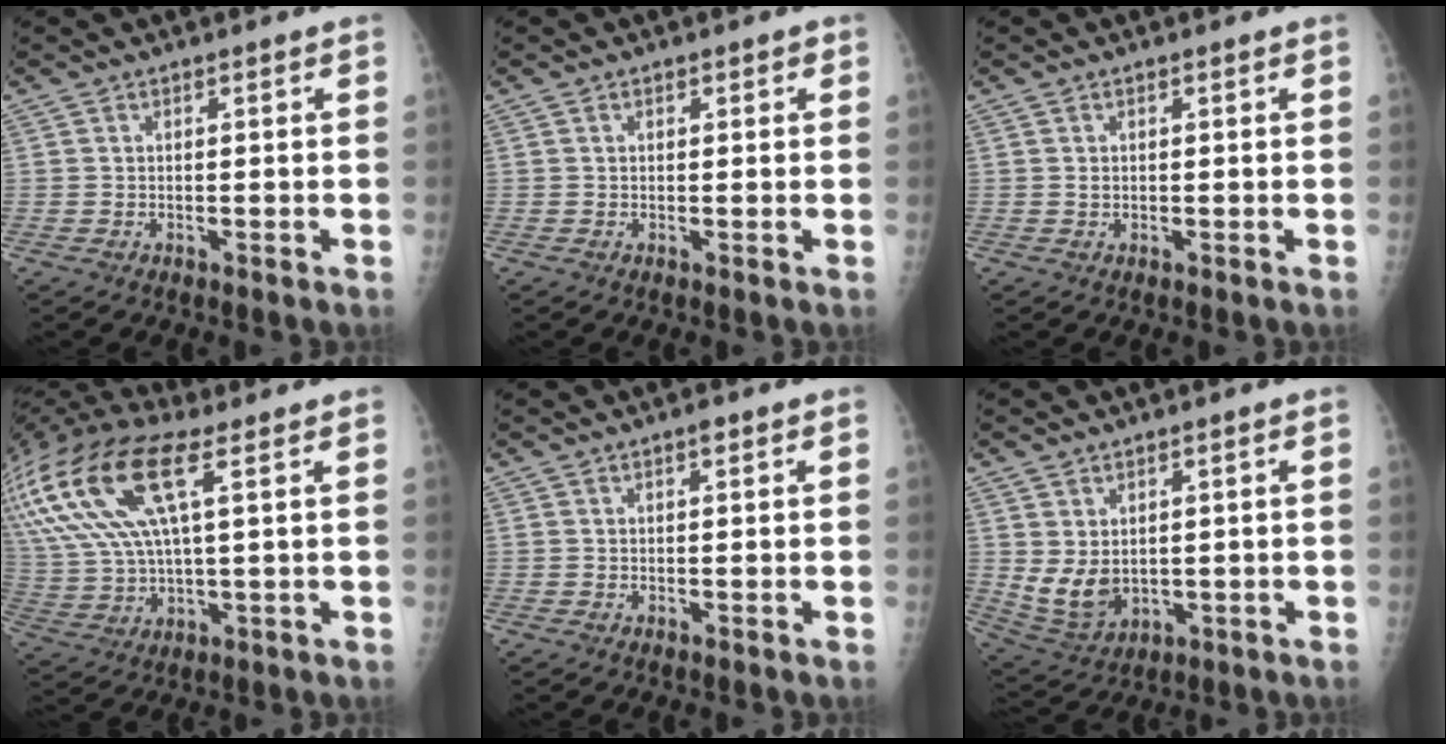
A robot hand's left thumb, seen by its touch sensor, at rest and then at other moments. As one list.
[{"total": 1.5, "force": [0.7, 1.0, 0.8], "torque": [-0.002, -0.001, 0.007]}, {"total": 1.1, "force": [0.3, 0.8, 0.7], "torque": [-0.010, -0.001, 0.006]}, {"total": 23.7, "force": [9.0, 9.3, 19.9], "torque": [-0.445, 0.023, 0.169]}, {"total": 1.3, "force": [0.8, 0.5, 1.0], "torque": [-0.011, -0.001, 0.010]}, {"total": 7.7, "force": [1.0, 5.4, 5.4], "torque": [-0.092, -0.015, 0.042]}]